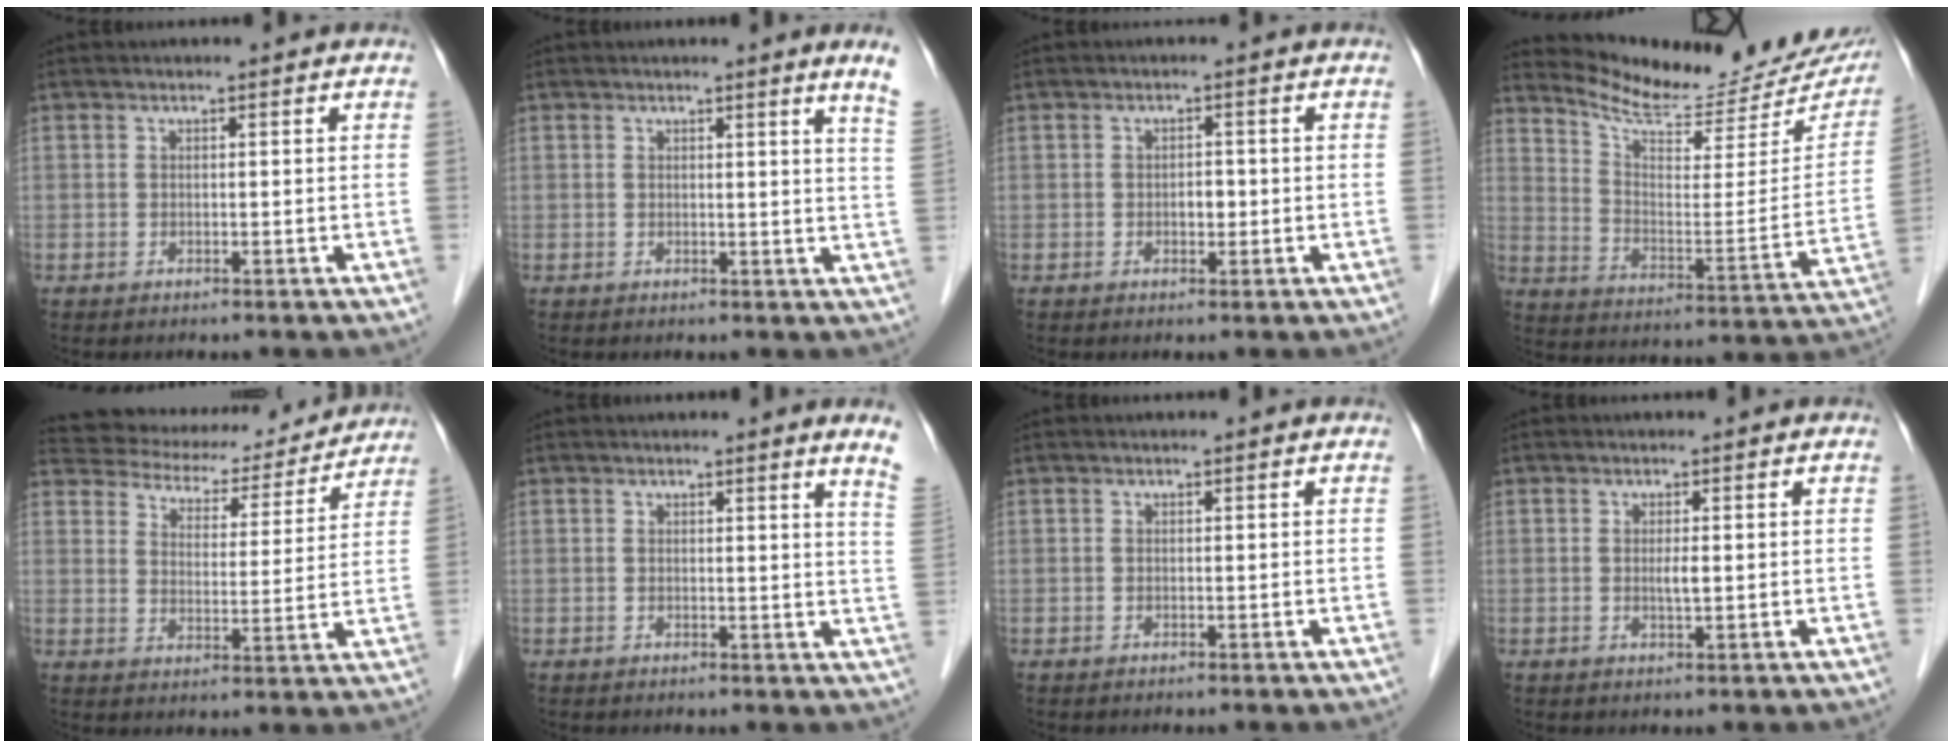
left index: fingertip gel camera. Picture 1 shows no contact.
{"total": 4.0, "force": [3.1, -1.2, 2.3], "torque": [-0.031, -0.022, 0.022]}
{"total": 1.5, "force": [-0.3, 1.0, 1.2], "torque": [-0.017, 0.003, -0.004]}
{"total": 19.7, "force": [18.2, 3.8, 6.4], "torque": [-0.097, -0.060, 0.250]}
{"total": 15.9, "force": [14.3, 5.6, 3.8], "torque": [-0.051, 0.018, 0.187]}
{"total": 3.8, "force": [3.1, -1.0, 2.0], "torque": [-0.029, -0.023, 0.017]}
{"total": 0.0}
{"total": 1.3, "force": [0.1, 0.1, 1.3], "torque": [-0.026, -0.002, 0.002]}